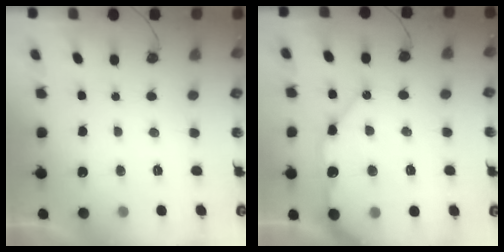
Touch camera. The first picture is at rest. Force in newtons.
{"total": 14.3, "press": 14.2, "slide": 1.7}